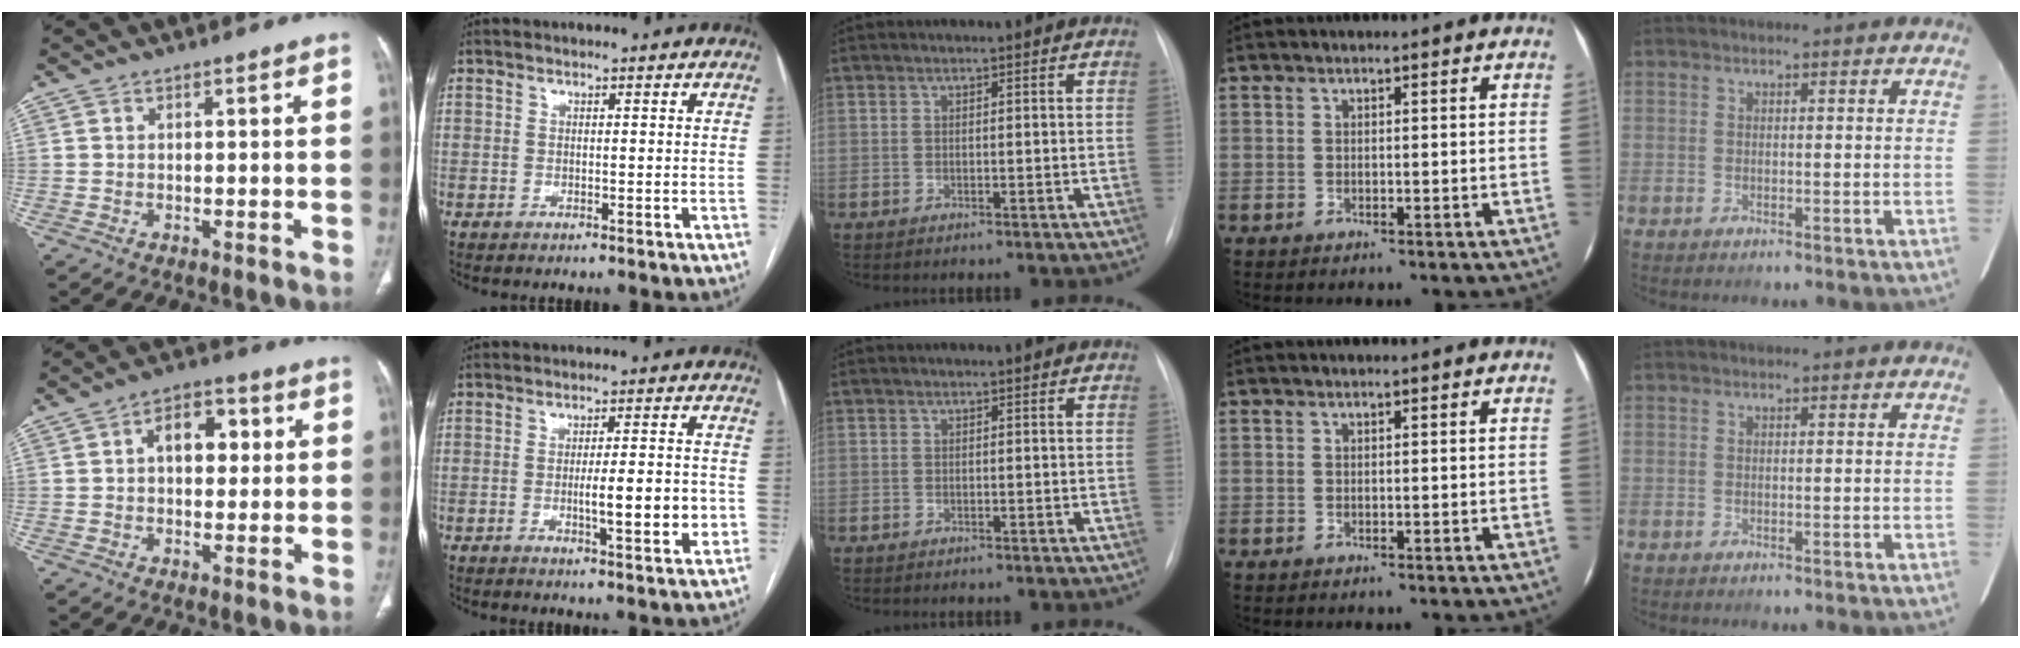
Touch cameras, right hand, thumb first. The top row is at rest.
{"thumb": {"total": 8.4, "force": [1.5, 5.3, 6.3], "torque": [-0.066, 0.016, 0.019]}, "index": {"total": 7.8, "force": [-1.5, 1.2, 7.6], "torque": [-0.115, -0.002, -0.018]}, "middle": {"total": 0.5, "force": [-0.4, 0.4, 0.1], "torque": [-0.004, 0.002, -0.006]}}